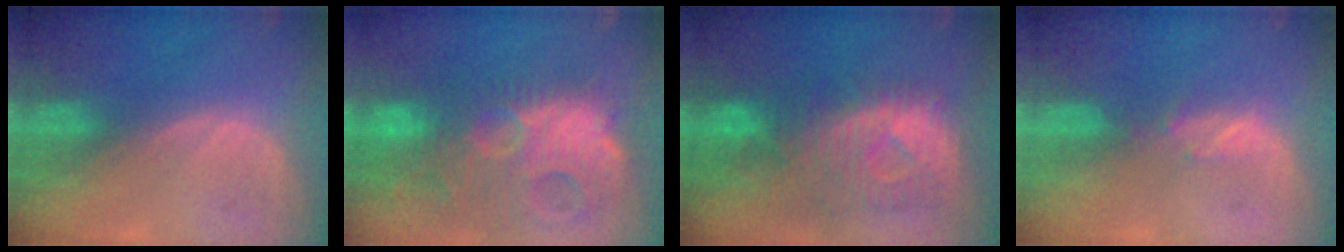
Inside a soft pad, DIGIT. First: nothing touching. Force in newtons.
{"total": 14.8, "press": 12.8, "slide": 7.5}
{"total": 11.3, "press": 9.9, "slide": 5.4}
{"total": 1.5, "press": 1.4, "slide": 0.2}